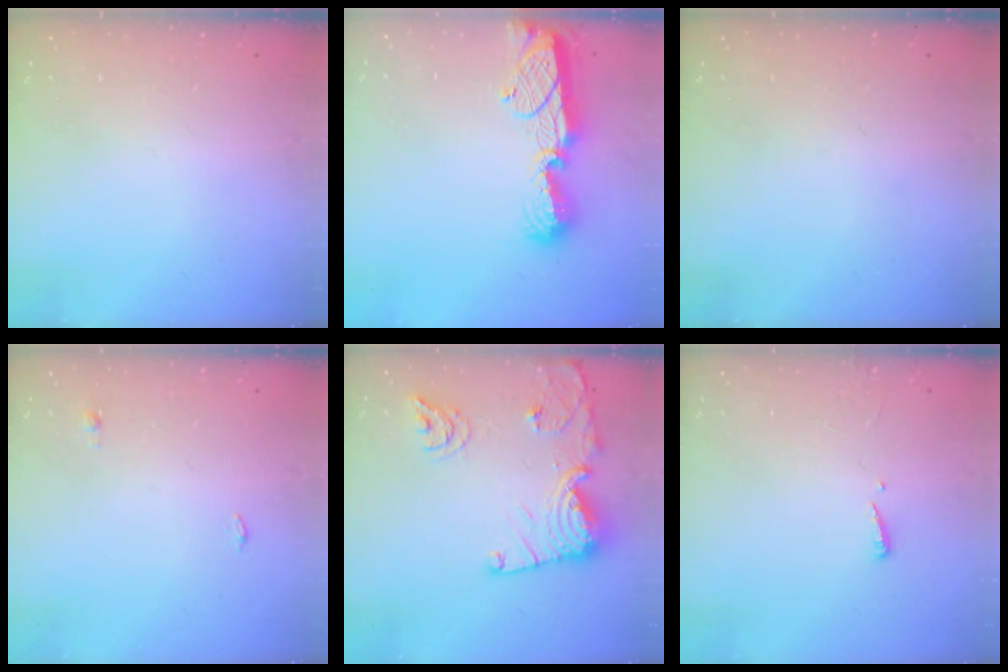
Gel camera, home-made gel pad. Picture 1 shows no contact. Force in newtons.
{"total": 12.7, "press": 12.7, "slide": 1.0}
{"total": 0.0}
{"total": 7.6, "press": 3.3, "slide": 6.8}
{"total": 16.5, "press": 16.5, "slide": 1.7}
{"total": 2.4, "press": 2.4, "slide": 0.2}